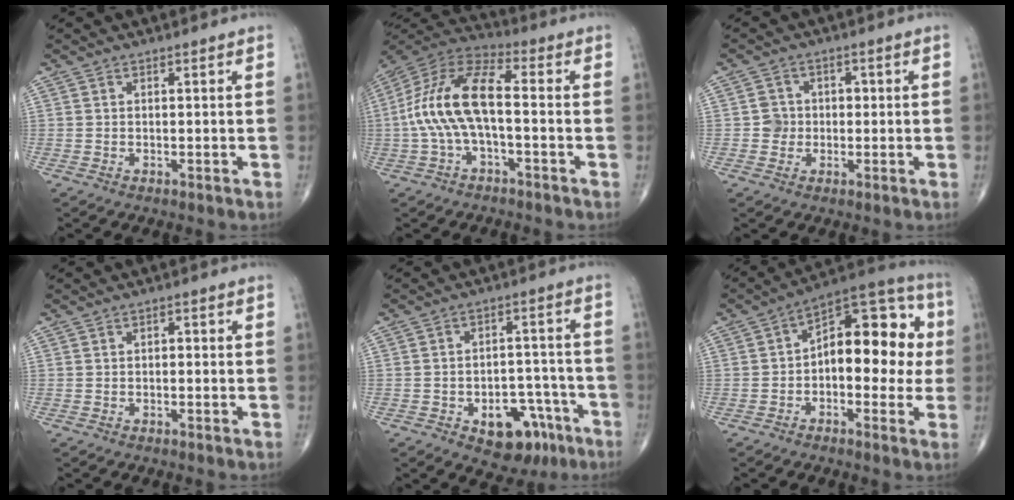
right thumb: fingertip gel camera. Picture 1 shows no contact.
{"total": 14.4, "force": [-1.3, 6.1, 13.0], "torque": [-0.272, 0.046, -0.033]}
{"total": 3.6, "force": [-0.4, 3.5, 0.8], "torque": [0.014, 0.011, -0.009]}
{"total": 1.0, "force": [0.0, 0.6, 0.8], "torque": [-0.004, 0.003, -0.006]}
{"total": 9.6, "force": [-5.0, 5.9, 5.7], "torque": [-0.044, 0.041, -0.061]}
{"total": 16.6, "force": [0.3, 9.1, 13.9], "torque": [-0.151, 0.042, -0.008]}